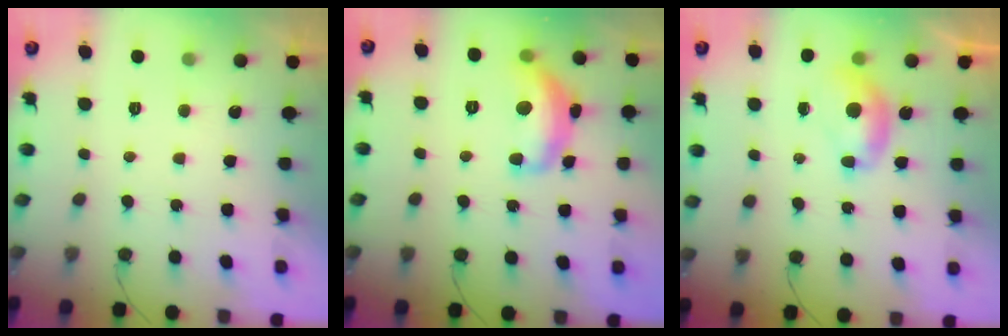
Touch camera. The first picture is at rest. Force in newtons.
{"total": 14.5, "press": 14.4, "slide": 1.1}
{"total": 6.3, "press": 6.3, "slide": 1.0}